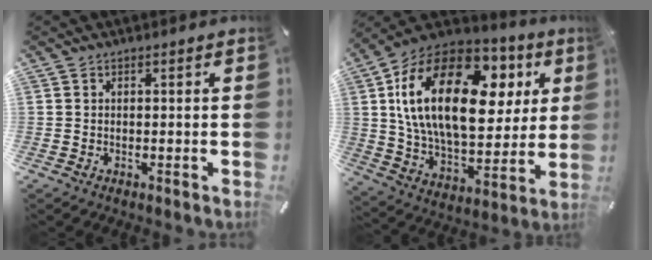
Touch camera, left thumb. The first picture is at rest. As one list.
[{"total": 26.9, "force": [8.1, 15.0, 20.8], "torque": [-0.399, -0.022, 0.137]}]